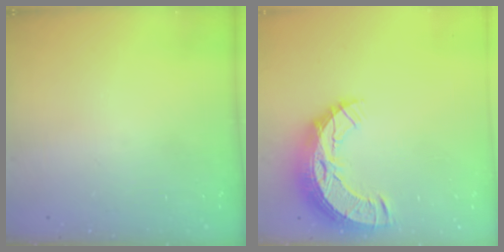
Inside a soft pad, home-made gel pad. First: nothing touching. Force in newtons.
{"total": 13.4, "press": 13.4, "slide": 0.9}